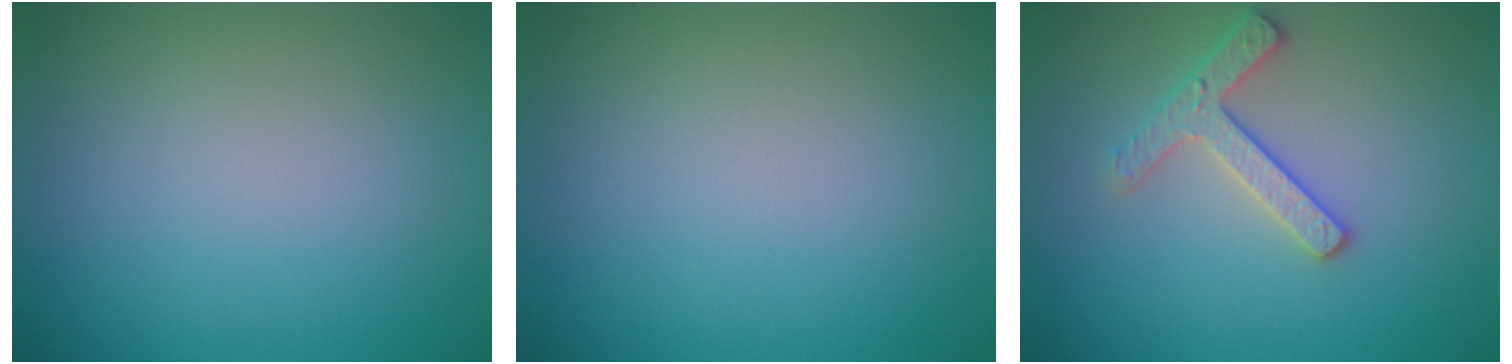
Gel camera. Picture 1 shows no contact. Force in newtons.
{"total": 0.0}
{"total": 2.6, "press": 2.6, "slide": 0.3}